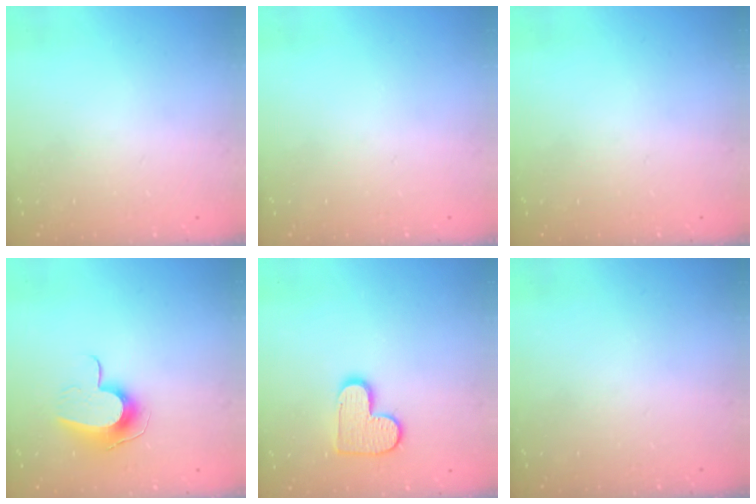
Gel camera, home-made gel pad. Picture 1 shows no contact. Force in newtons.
{"total": 0.0}
{"total": 0.0}
{"total": 11.2, "press": 11.1, "slide": 0.5}
{"total": 10.5, "press": 10.5, "slide": 0.5}
{"total": 0.0}